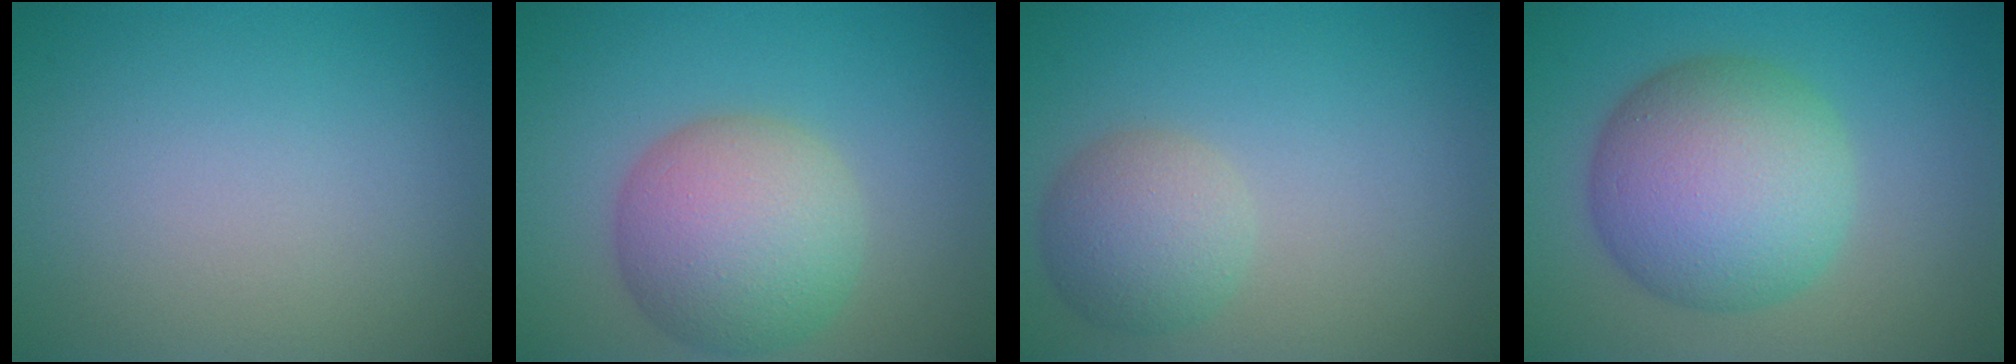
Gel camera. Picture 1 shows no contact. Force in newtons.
{"total": 7.5, "press": 7.5, "slide": 0.1}
{"total": 3.7, "press": 3.7, "slide": 0.1}
{"total": 9.3, "press": 9.3, "slide": 0.1}